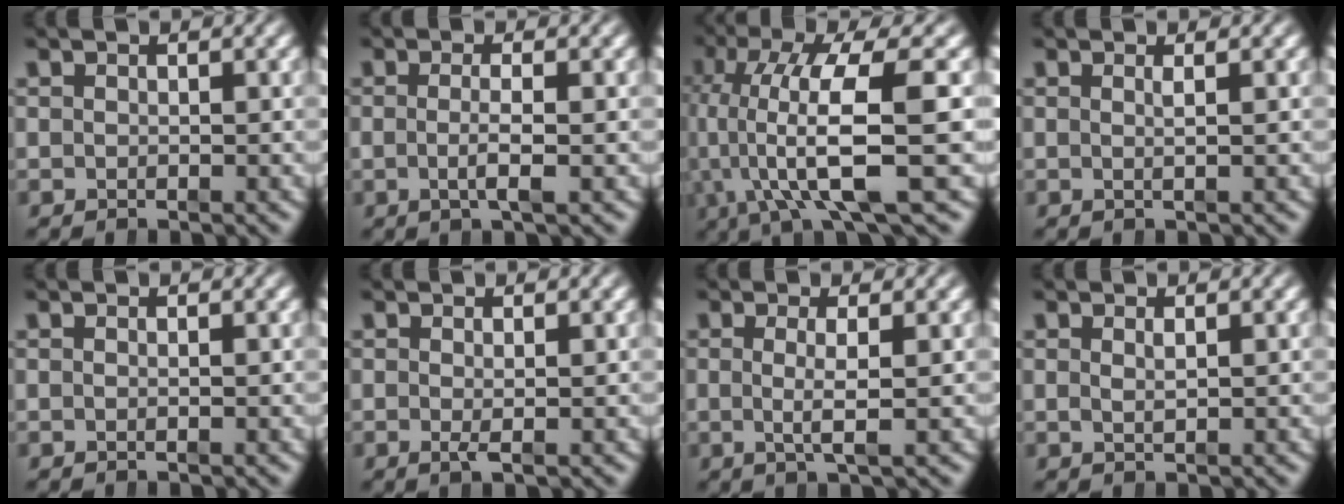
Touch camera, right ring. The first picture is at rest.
{"total": 2.5, "force": [-0.7, 0.1, 2.4], "torque": [-0.051, -0.012, -0.007]}
{"total": 8.6, "force": [0.4, 3.5, 7.9], "torque": [-0.155, -0.024, 0.021]}
{"total": 1.0, "force": [0.1, -0.6, 0.8], "torque": [-0.016, -0.006, 0.003]}
{"total": 0.0}
{"total": 0.9, "force": [-0.2, 0.1, 0.9], "torque": [-0.020, -0.007, -0.003]}
{"total": 2.6, "force": [0.0, -0.1, 2.6], "torque": [-0.049, -0.011, 0.006]}
{"total": 0.8, "force": [0.3, -0.4, 0.6], "torque": [-0.013, -0.010, 0.015]}